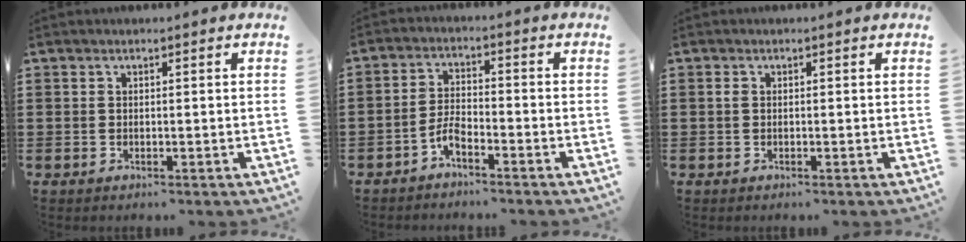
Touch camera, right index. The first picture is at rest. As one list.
[{"total": 3.4, "force": [-2.7, 0.9, 2.0], "torque": [-0.053, 0.001, -0.057]}, {"total": 0.7, "force": [0.0, 0.4, 0.5], "torque": [-0.013, 0.001, 0.000]}]